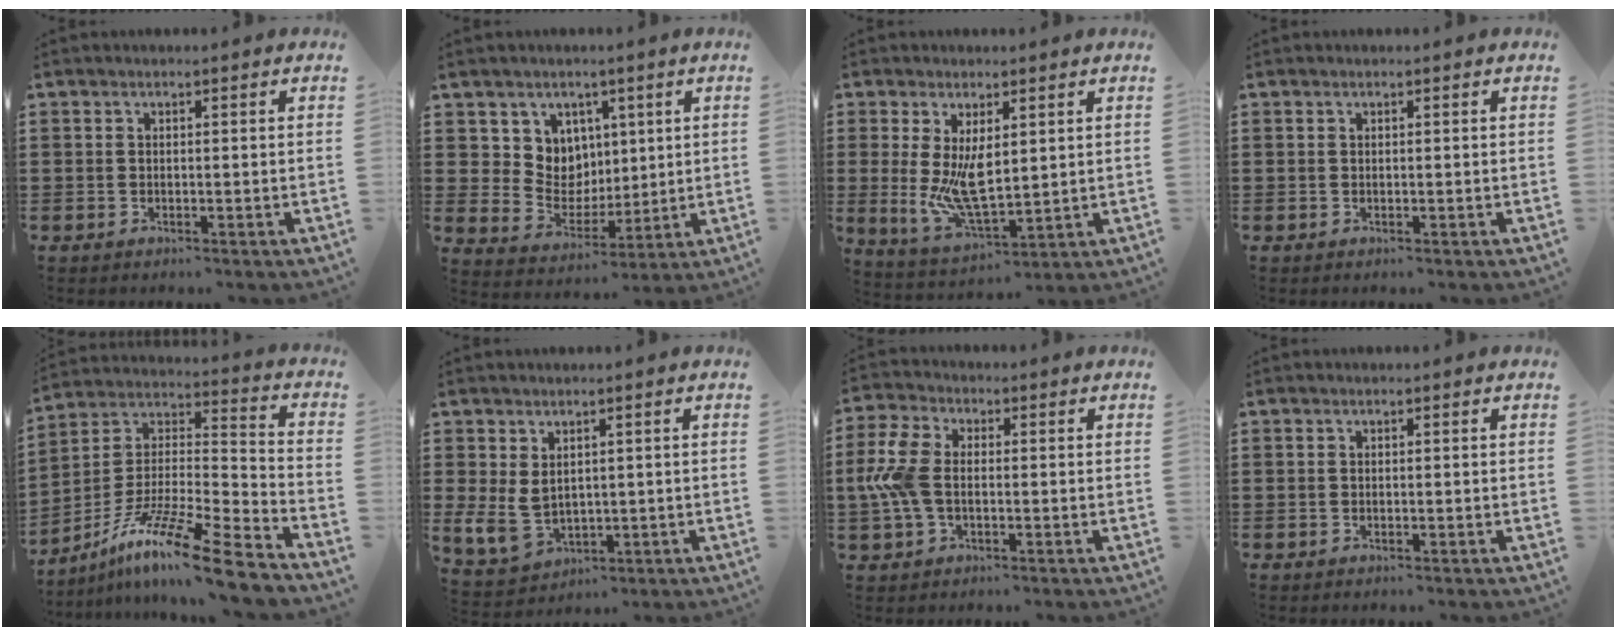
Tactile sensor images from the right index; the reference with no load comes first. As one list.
[{"total": 7.4, "force": [3.4, 6.5, 0.6], "torque": [-0.048, -0.016, 0.067]}, {"total": 8.2, "force": [0.9, 3.5, 7.4], "torque": [-0.138, -0.018, 0.017]}, {"total": 0.0}, {"total": 14.4, "force": [-11.2, 0.5, 9.0], "torque": [-0.155, 0.024, -0.211]}, {"total": 5.8, "force": [1.2, 4.2, 3.8], "torque": [-0.113, -0.008, 0.019]}, {"total": 7.4, "force": [-0.3, 4.6, 5.9], "torque": [-0.153, 0.001, -0.014]}, {"total": 0.0}]